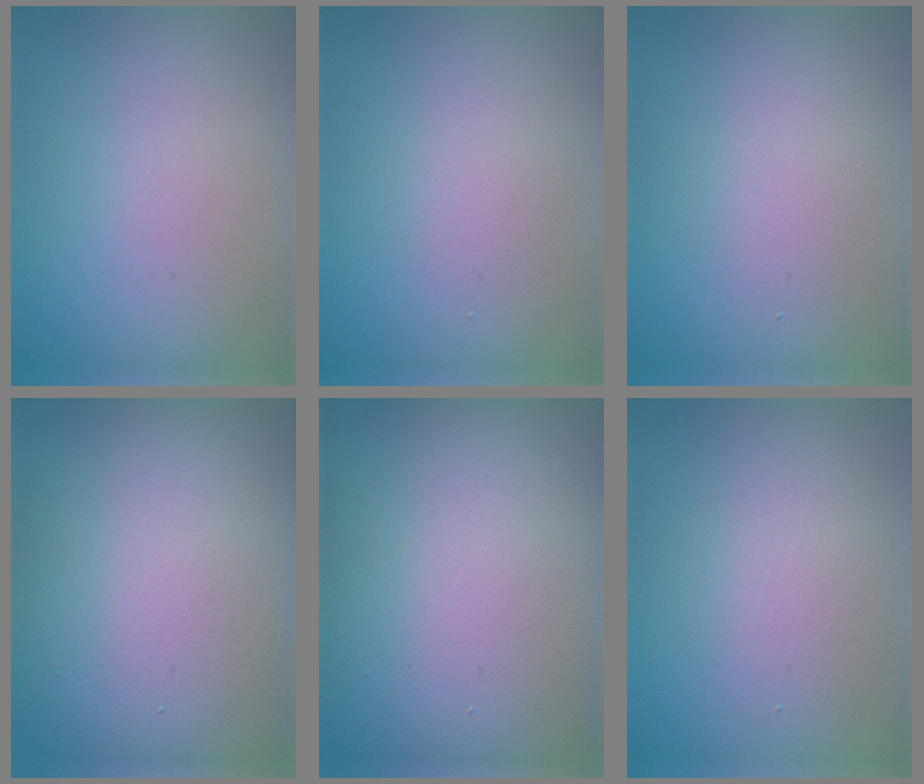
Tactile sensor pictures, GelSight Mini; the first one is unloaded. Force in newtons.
{"total": 1.4, "press": 1.4, "slide": 0.0}
{"total": 2.1, "press": 2.1, "slide": 0.1}
{"total": 18.0, "press": 18.0, "slide": 1.2}
{"total": 21.4, "press": 21.3, "slide": 0.6}
{"total": 2.9, "press": 2.9, "slide": 0.2}